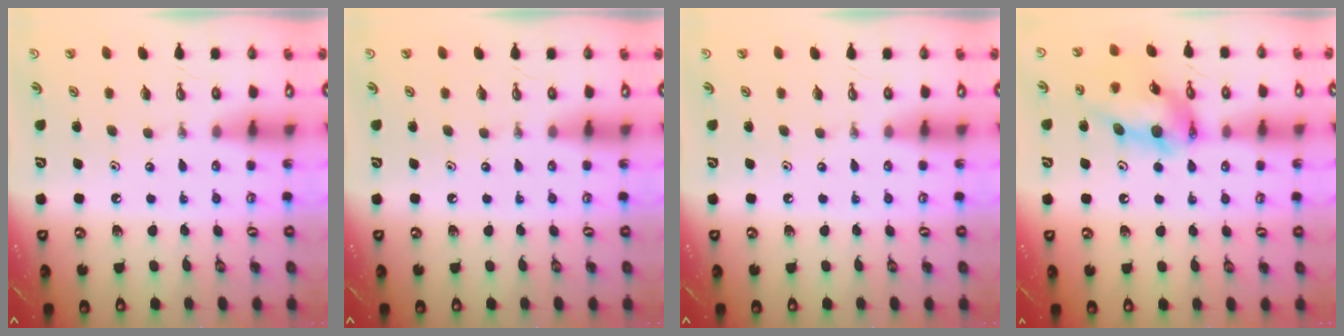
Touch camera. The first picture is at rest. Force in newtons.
{"total": 0.0}
{"total": 0.0}
{"total": 15.1, "press": 15.1, "slide": 1.1}